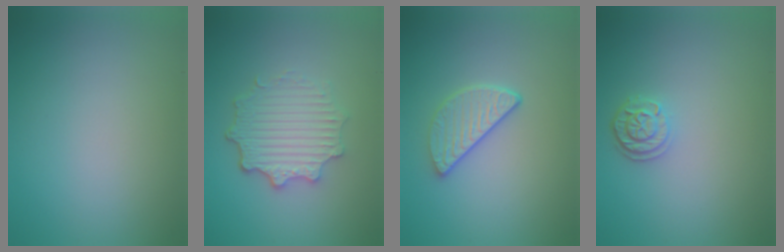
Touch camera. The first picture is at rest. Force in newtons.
{"total": 4.8, "press": 3.7, "slide": 3.1}
{"total": 3.1, "press": 2.5, "slide": 1.7}
{"total": 2.2, "press": 1.9, "slide": 1.1}